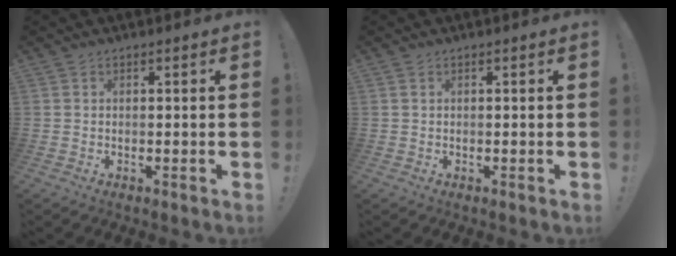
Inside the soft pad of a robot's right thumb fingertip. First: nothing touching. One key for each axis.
{"total": 0.0}